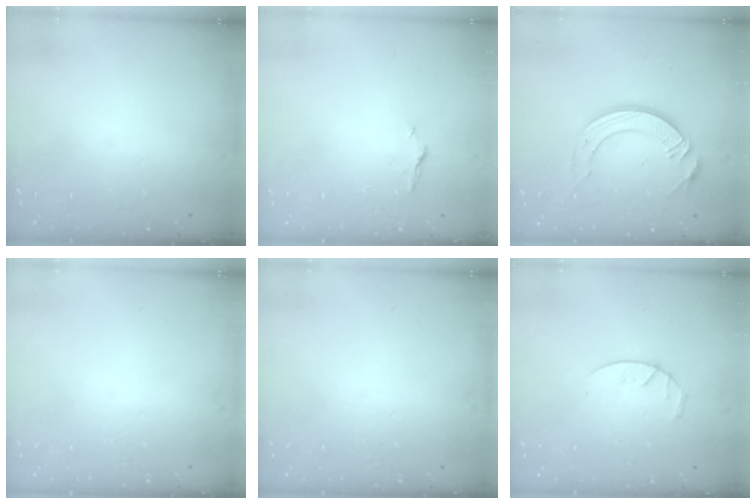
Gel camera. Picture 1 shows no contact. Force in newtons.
{"total": 3.7, "press": 3.7, "slide": 0.5}
{"total": 12.8, "press": 12.7, "slide": 1.2}
{"total": 0.0}
{"total": 0.0}
{"total": 4.3, "press": 4.2, "slide": 0.6}